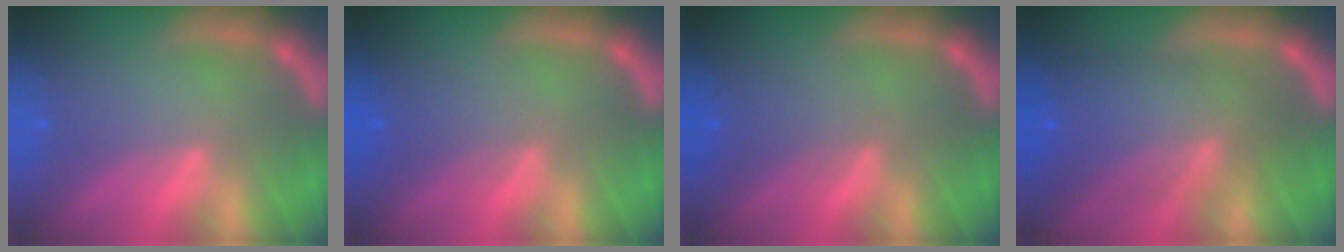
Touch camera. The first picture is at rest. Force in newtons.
{"total": 2.5}
{"total": 2.5}
{"total": 8.1}